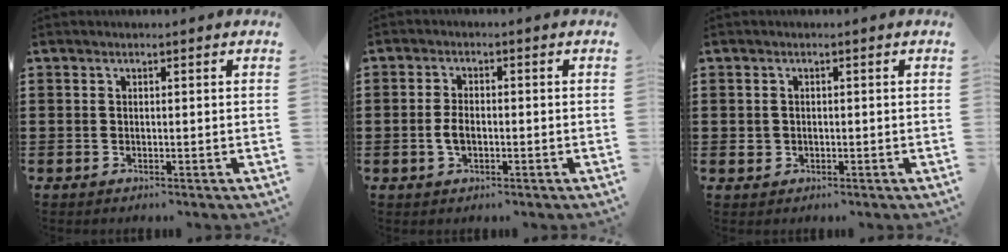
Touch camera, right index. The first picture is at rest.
{"total": 2.8, "force": [-0.6, 1.5, 2.3], "torque": [-0.059, -0.005, -0.014]}
{"total": 1.1, "force": [-0.1, 1.1, 0.3], "torque": [-0.008, 0.006, -0.003]}